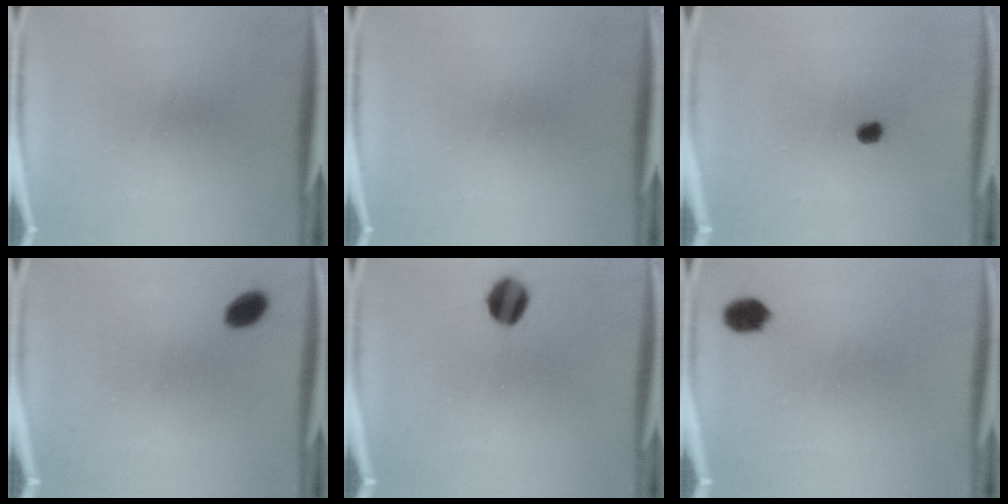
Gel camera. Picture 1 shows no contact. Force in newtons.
{"total": 0.0}
{"total": 1.9}
{"total": 3.7}
{"total": 7.8}
{"total": 3.8}